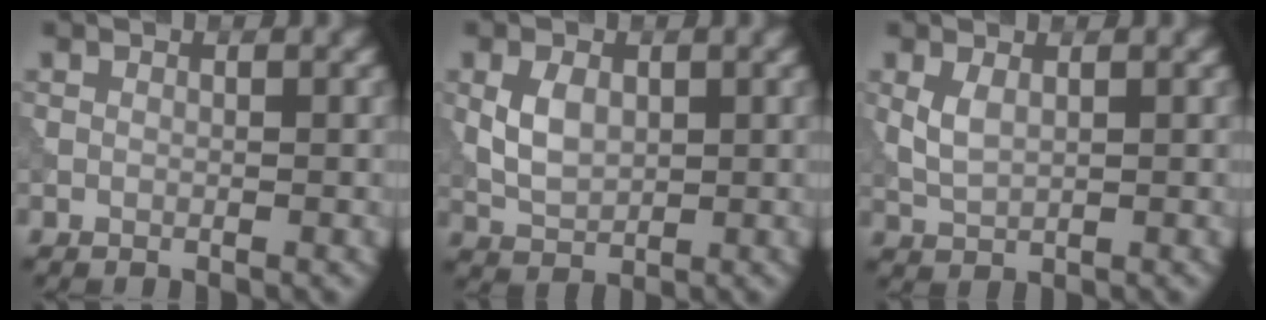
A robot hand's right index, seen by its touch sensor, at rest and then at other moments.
{"total": 3.2, "force": [0.5, 2.2, 2.4], "torque": [-0.052, 0.000, 0.012]}
{"total": 1.9, "force": [0.7, 0.9, 1.6], "torque": [-0.039, 0.000, 0.018]}